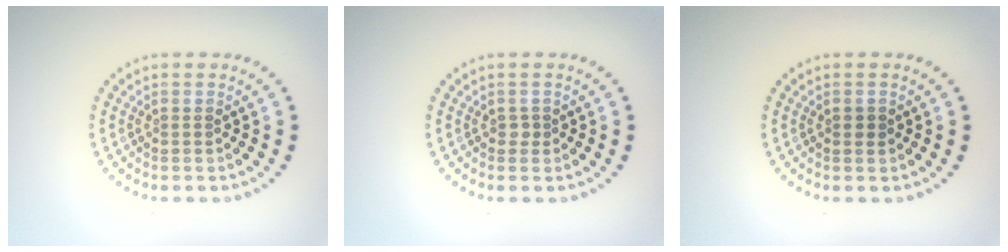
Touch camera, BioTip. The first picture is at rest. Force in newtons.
{"total": 0.5, "press": 0.4, "slide": 0.3}
{"total": 0.9, "press": 0.9, "slide": 0.0}